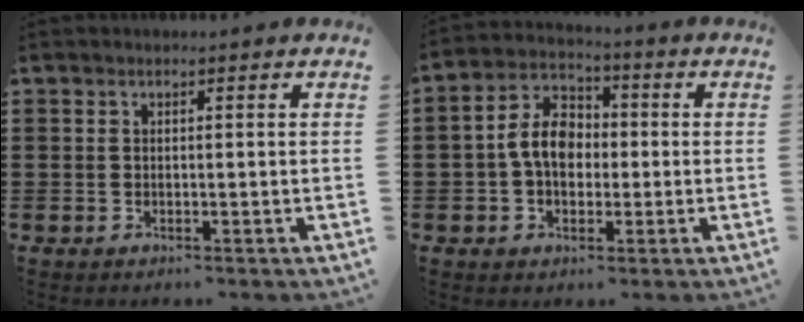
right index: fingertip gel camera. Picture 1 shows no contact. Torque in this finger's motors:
{"motor_torque": [1.44, -0.53, 0.66, 0.20]}